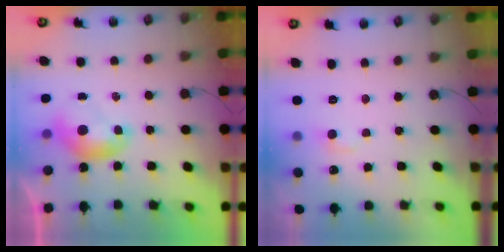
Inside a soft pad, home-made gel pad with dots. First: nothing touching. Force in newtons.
{"total": 1.9, "press": 1.8, "slide": 0.6}